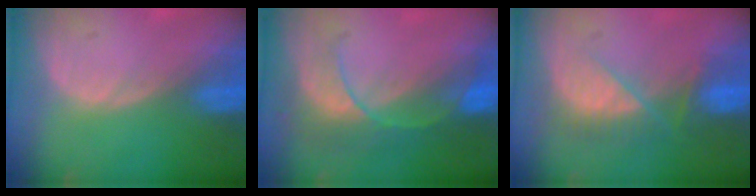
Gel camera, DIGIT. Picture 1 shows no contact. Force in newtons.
{"total": 8.0, "press": 7.1, "slide": 3.8}
{"total": 7.5, "press": 6.7, "slide": 3.4}